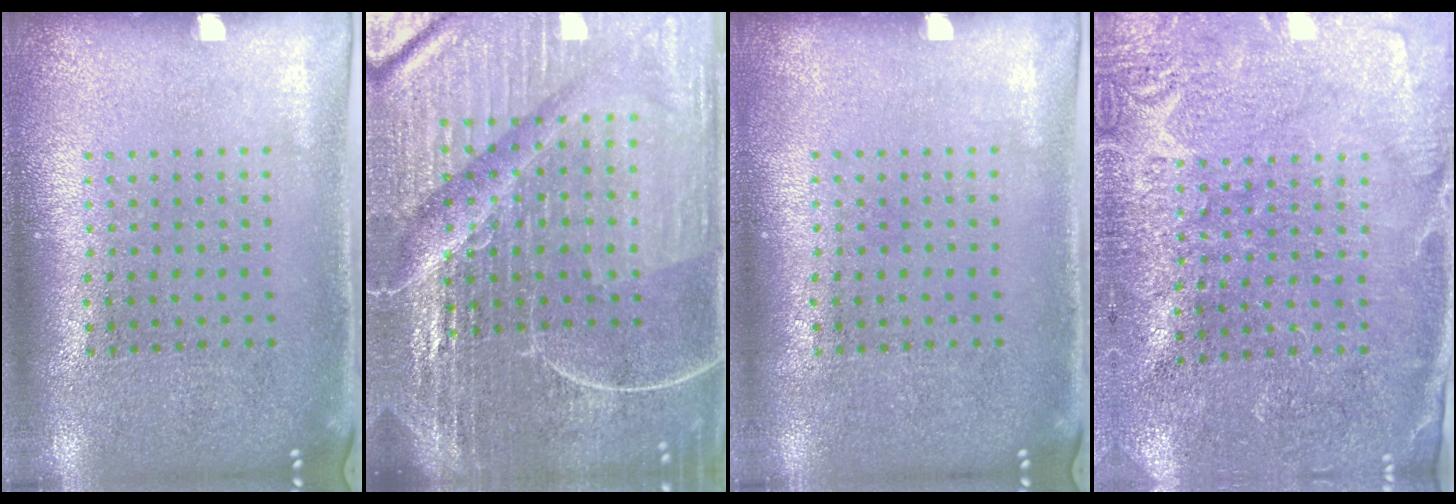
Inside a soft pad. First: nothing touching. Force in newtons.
{"total": 7.1, "press": 6.2, "slide": 3.5}
{"total": 0.0}
{"total": 2.8, "press": 2.8, "slide": 0.1}